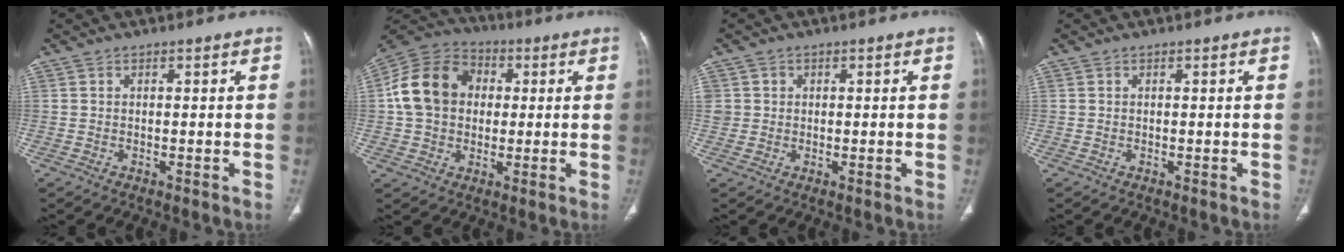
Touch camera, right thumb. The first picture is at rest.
{"total": 14.5, "force": [1.5, 11.8, 8.3], "torque": [-0.140, 0.025, 0.019]}
{"total": 2.7, "force": [0.5, 2.6, 0.5], "torque": [0.004, 0.003, 0.014]}
{"total": 0.0}